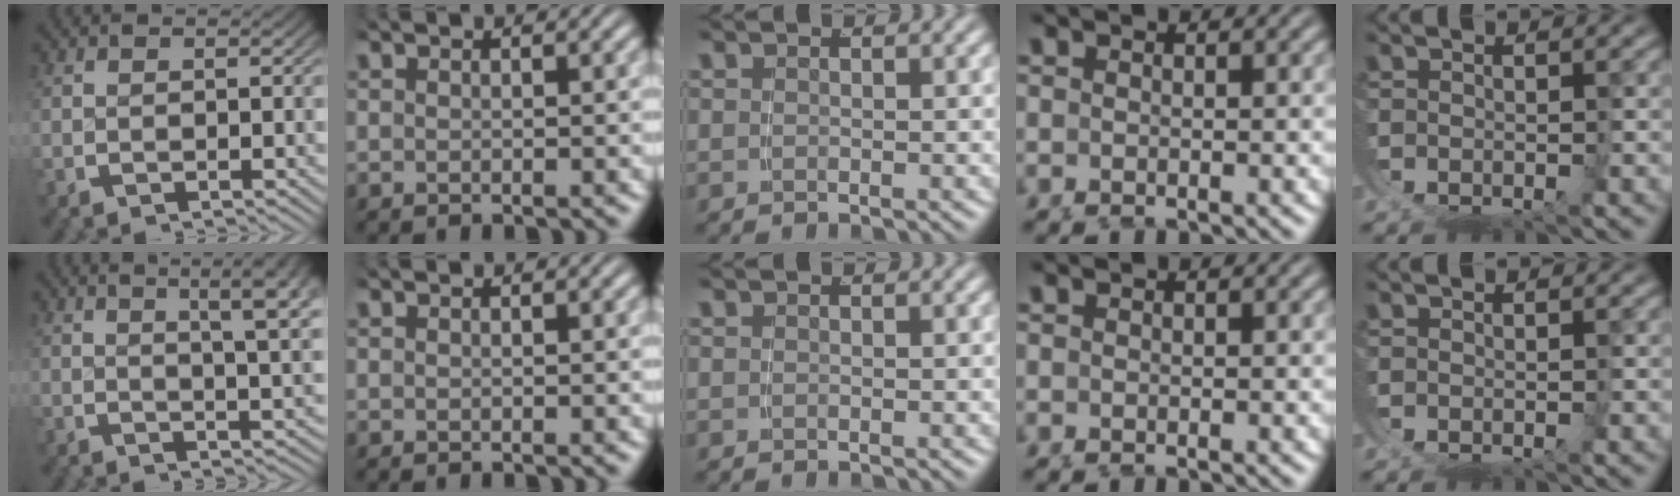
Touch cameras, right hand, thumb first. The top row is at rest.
{"thumb": {"total": 7.7, "force": [3.2, 3.1, 6.2], "torque": [-0.057, 0.011, 0.042]}}